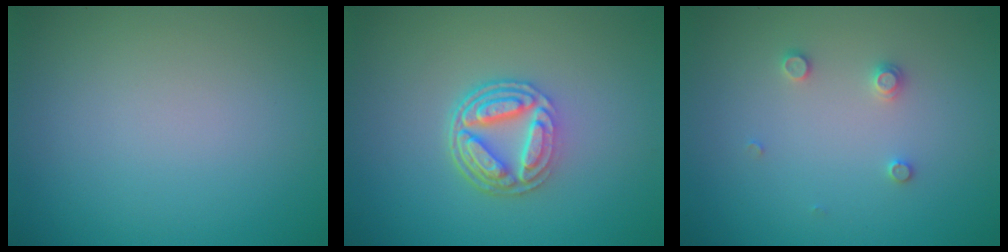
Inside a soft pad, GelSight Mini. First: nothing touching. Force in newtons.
{"total": 5.0, "press": 3.5, "slide": 3.5}
{"total": 1.3, "press": 1.3, "slide": 0.2}